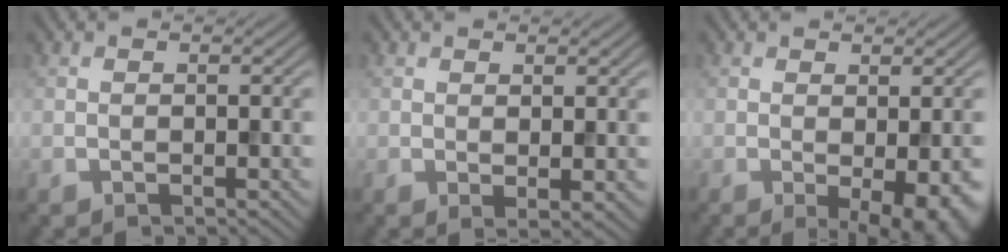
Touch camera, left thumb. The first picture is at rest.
{"total": 1.7, "force": [0.8, 0.4, 1.4], "torque": [-0.025, -0.009, 0.018]}
{"total": 5.0, "force": [-1.1, 1.2, 4.7], "torque": [-0.065, -0.013, -0.010]}